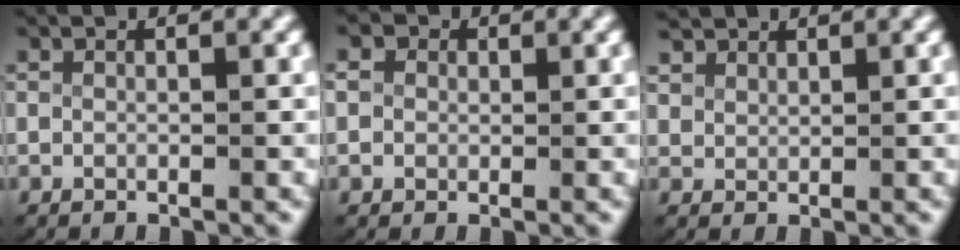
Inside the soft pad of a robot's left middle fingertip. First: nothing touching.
{"total": 2.8, "force": [0.5, 2.6, 0.8], "torque": [-0.034, -0.003, 0.006]}
{"total": 2.3, "force": [2.2, 0.6, 0.4], "torque": [-0.016, 0.000, 0.049]}